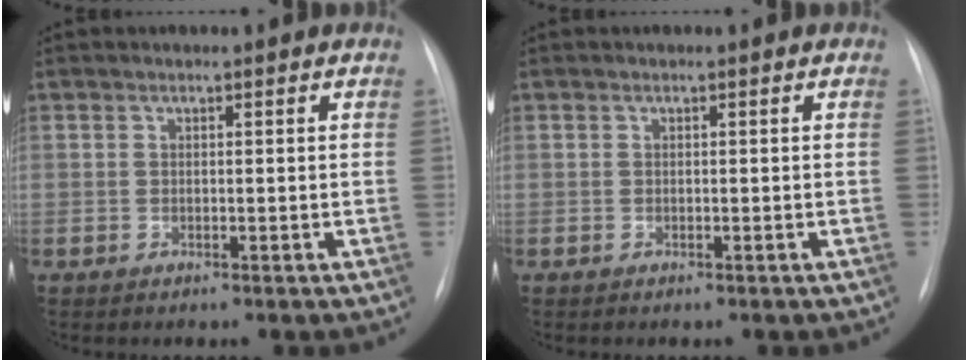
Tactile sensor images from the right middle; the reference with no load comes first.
{"total": 0.0}